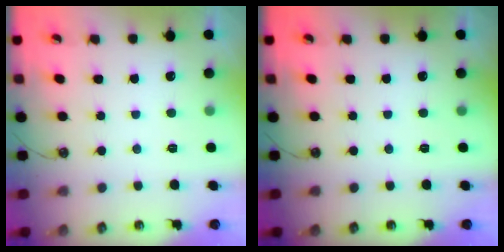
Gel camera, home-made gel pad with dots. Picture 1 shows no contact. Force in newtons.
{"total": 0.0}